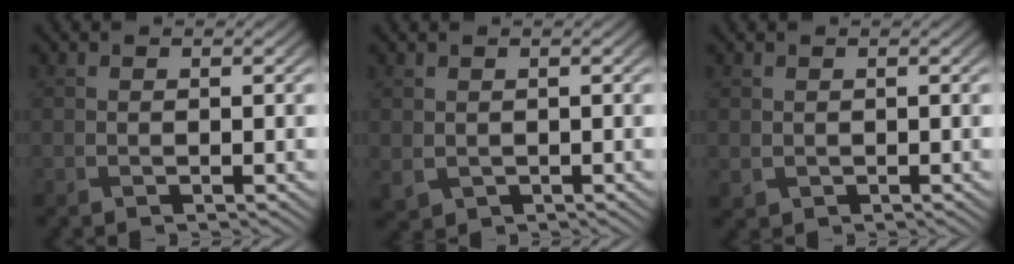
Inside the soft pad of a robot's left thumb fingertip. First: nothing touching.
{"total": 1.3, "force": [0.4, 1.1, 0.6], "torque": [-0.021, -0.006, 0.012]}
{"total": 0.8, "force": [0.4, 0.6, 0.2], "torque": [-0.009, -0.003, 0.010]}